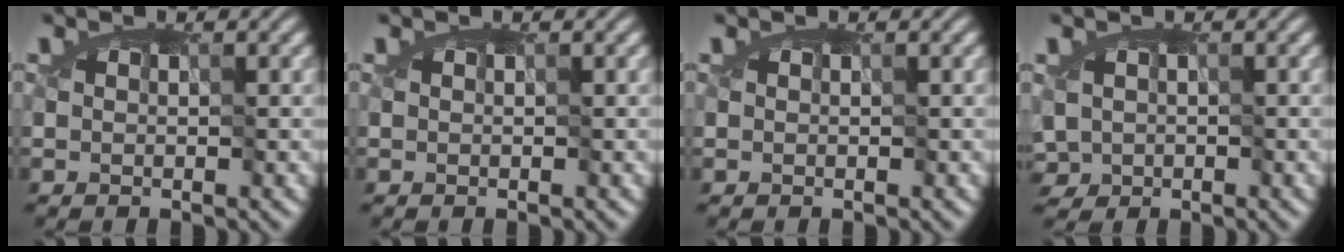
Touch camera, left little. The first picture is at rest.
{"total": 0.0}
{"total": 0.0}
{"total": 1.8, "force": [-1.0, 1.3, 0.8], "torque": [-0.014, 0.003, -0.013]}